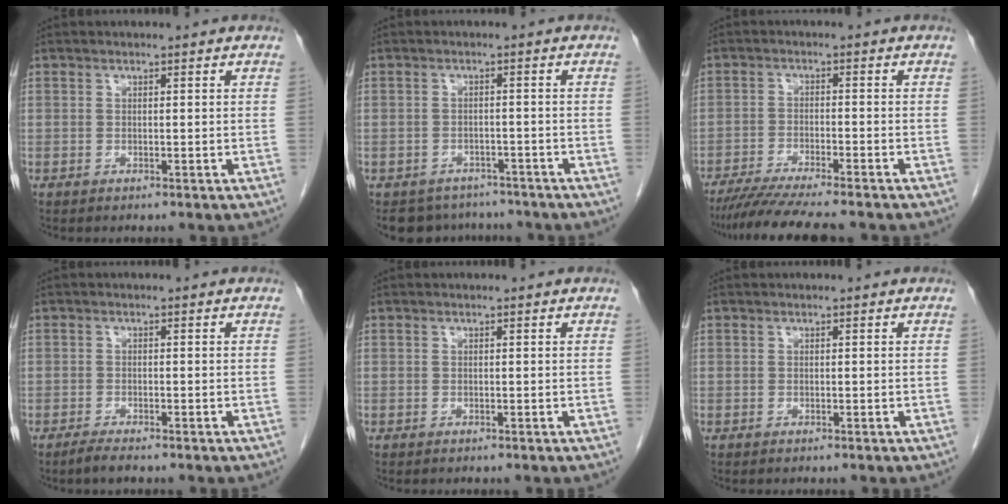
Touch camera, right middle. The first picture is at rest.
{"total": 6.8, "force": [-6.0, 3.2, 0.2], "torque": [0.005, 0.011, -0.076]}
{"total": 10.6, "force": [-9.2, 0.1, 5.3], "torque": [-0.073, -0.024, -0.145]}
{"total": 1.9, "force": [-1.6, 0.3, 1.0], "torque": [-0.026, -0.004, -0.029]}
{"total": 0.0}
{"total": 0.0}